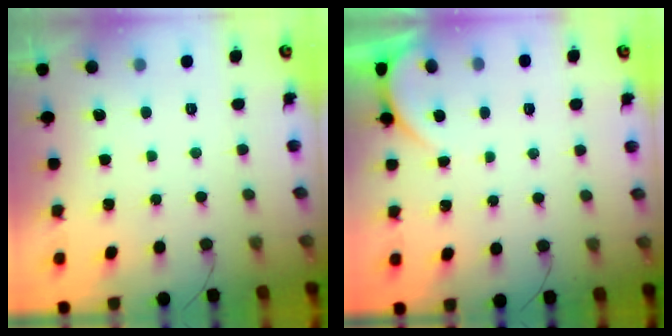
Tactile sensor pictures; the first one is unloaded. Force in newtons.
{"total": 1.6, "press": 1.6, "slide": 0.2}